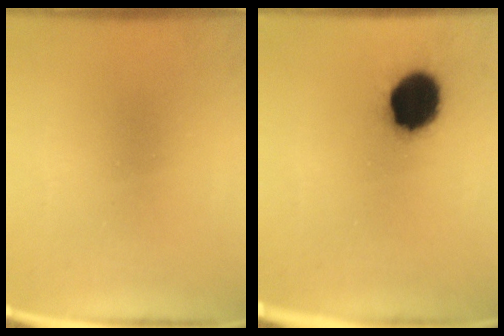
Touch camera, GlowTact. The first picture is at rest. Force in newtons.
{"total": 13.0}